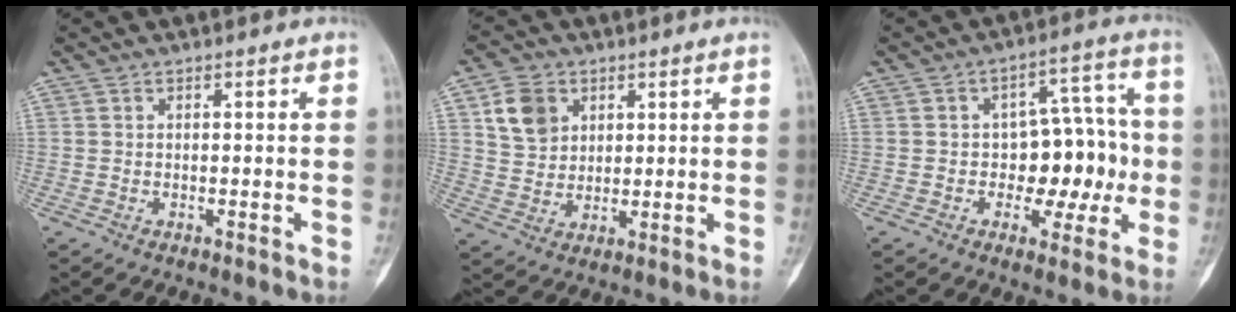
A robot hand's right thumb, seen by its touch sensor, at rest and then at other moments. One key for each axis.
{"total": 7.9, "fx": 3.2, "fy": 6.2, "fz": 3.6, "tx": -0.040, "ty": -0.009, "tz": 0.065}
{"total": 12.1, "fx": -1.5, "fy": 7.8, "fz": 9.2, "tx": -0.065, "ty": 0.044, "tz": -0.019}